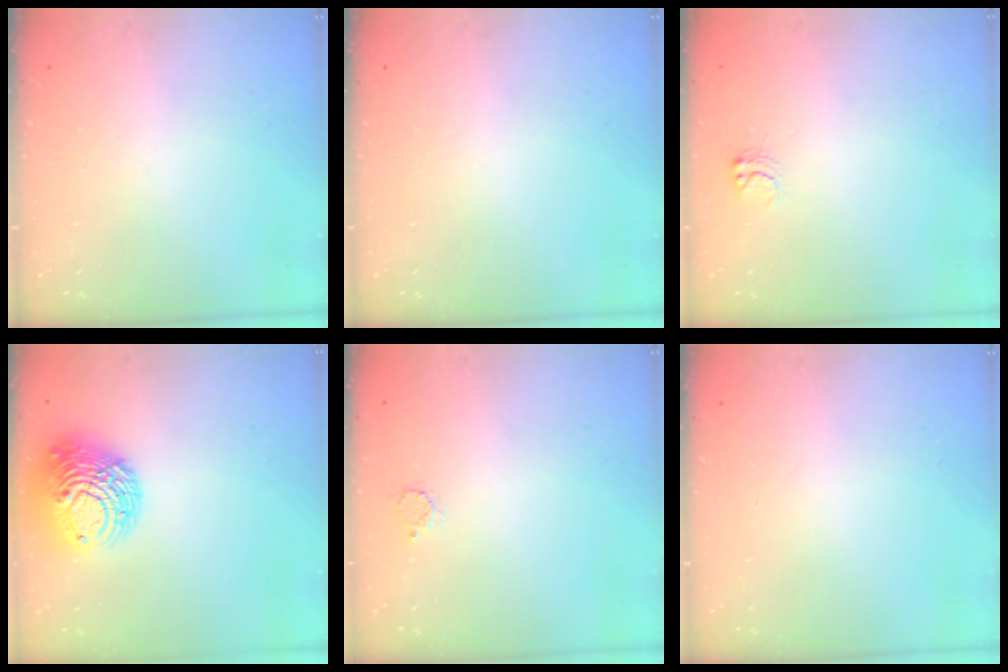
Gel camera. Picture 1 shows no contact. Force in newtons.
{"total": 0.0}
{"total": 2.6, "press": 2.6, "slide": 0.2}
{"total": 13.1, "press": 13.0, "slide": 1.4}
{"total": 2.3, "press": 2.3, "slide": 0.2}
{"total": 0.0}